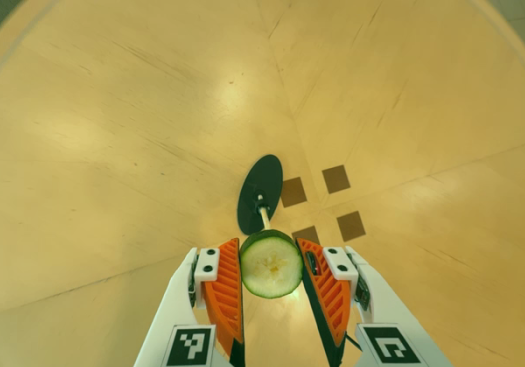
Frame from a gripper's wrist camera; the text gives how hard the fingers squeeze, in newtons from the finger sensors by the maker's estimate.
{"total": 8.2, "left": 7.9, "right": 8.4}